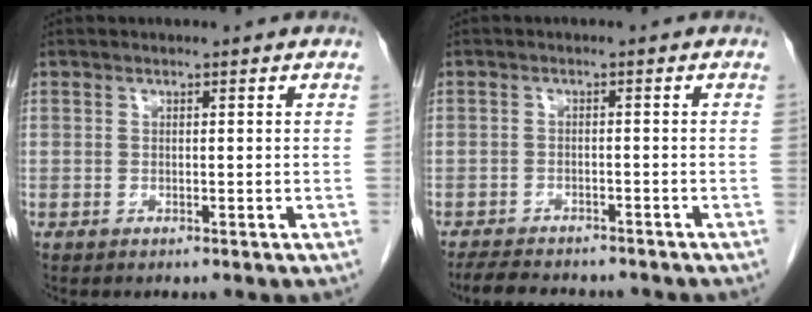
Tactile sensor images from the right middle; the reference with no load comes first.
{"total": 9.0, "force": [-7.9, 2.5, 3.4], "torque": [-0.055, -0.004, -0.110]}